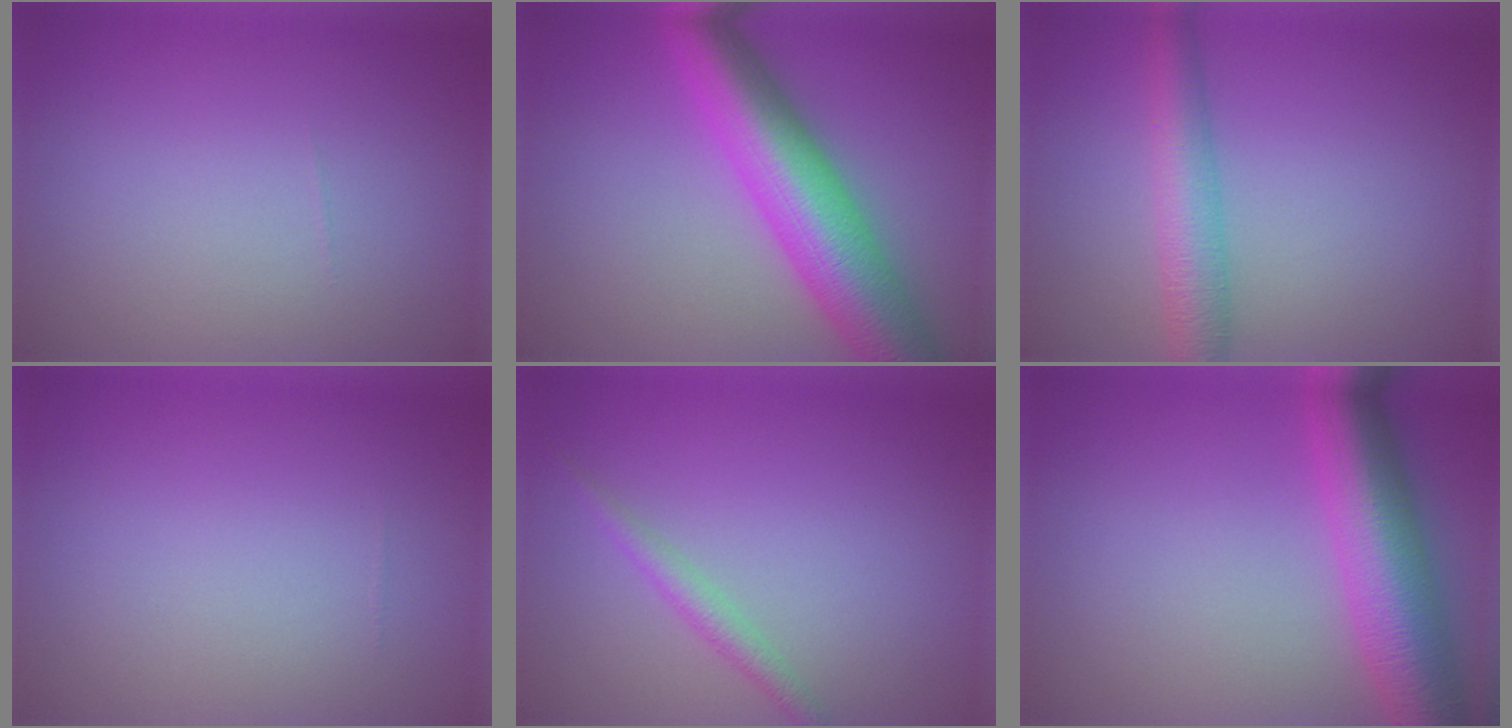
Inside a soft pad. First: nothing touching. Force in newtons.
{"total": 10.3, "press": 10.3, "slide": 0.3}
{"total": 4.3, "press": 4.3, "slide": 0.3}
{"total": 0.0}
{"total": 1.8, "press": 1.8, "slide": 0.0}
{"total": 9.0, "press": 9.0, "slide": 0.2}